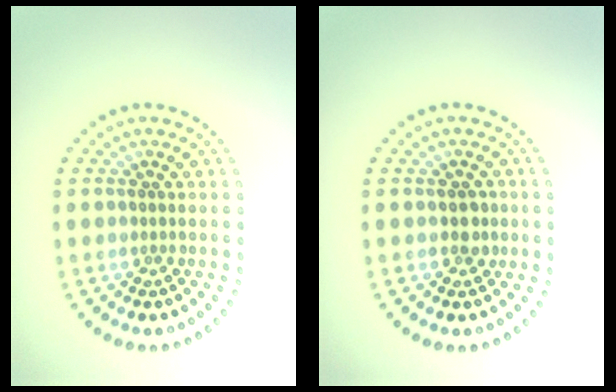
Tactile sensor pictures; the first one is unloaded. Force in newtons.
{"total": 1.5, "press": 1.4, "slide": 0.4}